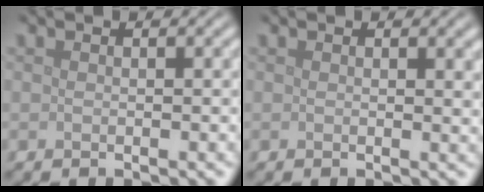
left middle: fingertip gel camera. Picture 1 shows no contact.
{"total": 1.1, "force": [0.6, 0.2, 0.9], "torque": [-0.007, 0.000, 0.009]}